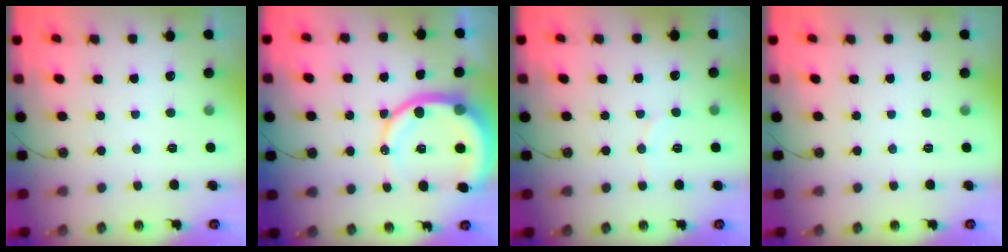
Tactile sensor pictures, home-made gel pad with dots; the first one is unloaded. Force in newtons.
{"total": 13.7, "press": 13.6, "slide": 1.8}
{"total": 5.1, "press": 5.0, "slide": 0.6}
{"total": 0.0}